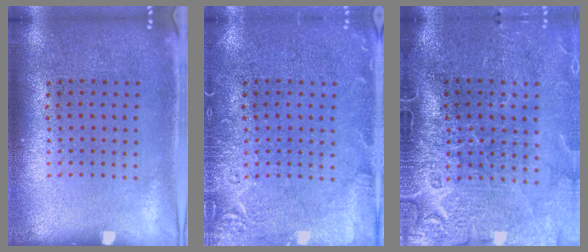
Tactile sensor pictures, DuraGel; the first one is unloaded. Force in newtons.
{"total": 2.9, "press": 2.9, "slide": 0.4}
{"total": 4.2, "press": 3.7, "slide": 2.1}